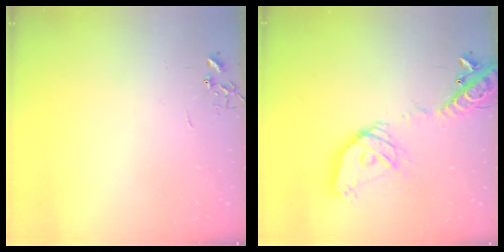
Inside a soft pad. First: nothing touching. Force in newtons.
{"total": 21.9, "press": 21.6, "slide": 3.8}